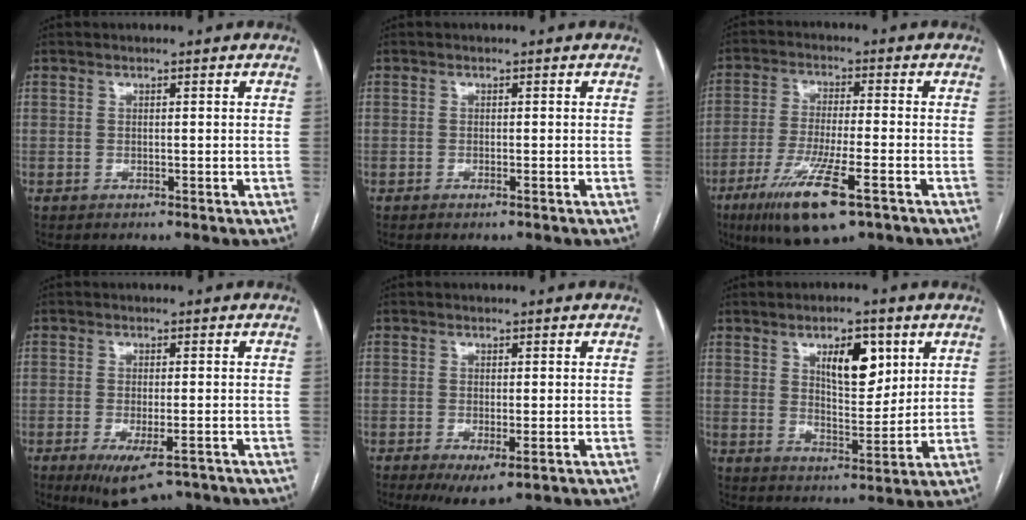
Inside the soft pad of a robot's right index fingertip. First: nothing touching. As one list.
[{"total": 0.7, "force": [-0.5, -0.1, 0.5], "torque": [-0.010, -0.001, -0.008]}, {"total": 12.7, "force": [-6.9, 1.8, 10.6], "torque": [-0.204, -0.030, -0.117]}, {"total": 8.1, "force": [-5.6, 2.3, 5.5], "torque": [-0.084, -0.016, -0.086]}, {"total": 4.8, "force": [-2.3, 1.3, 4.0], "torque": [-0.059, -0.012, -0.030]}, {"total": 8.7, "force": [3.8, 3.5, 6.9], "torque": [-0.110, 0.001, 0.066]}]